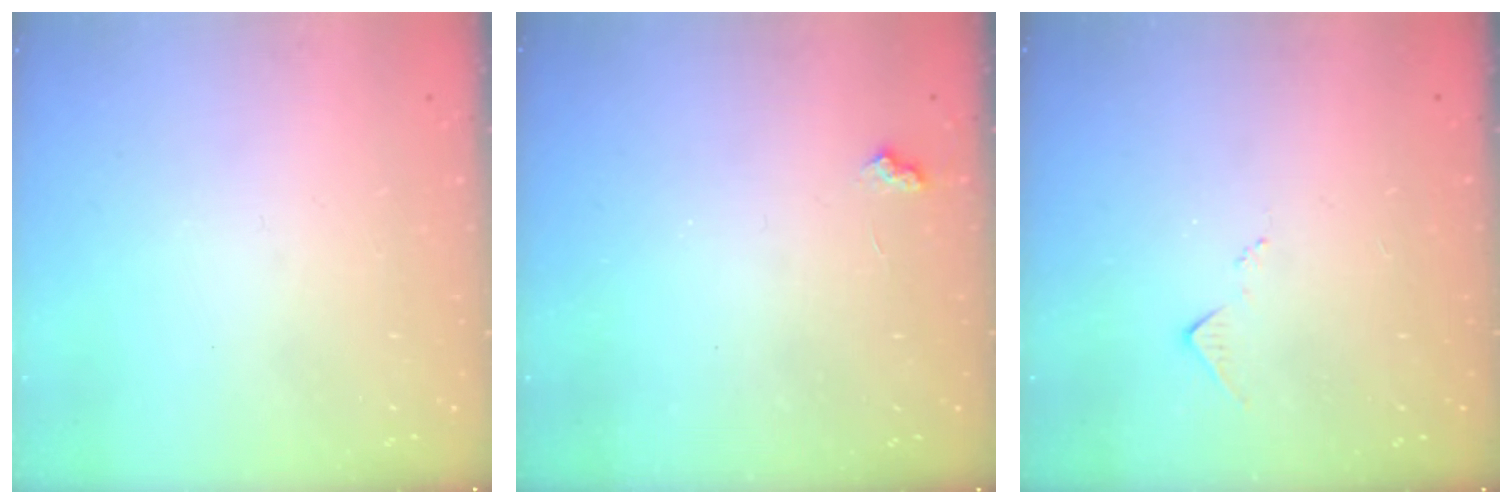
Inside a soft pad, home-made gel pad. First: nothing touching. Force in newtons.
{"total": 3.2, "press": 3.2, "slide": 0.6}
{"total": 7.1, "press": 7.1, "slide": 0.8}